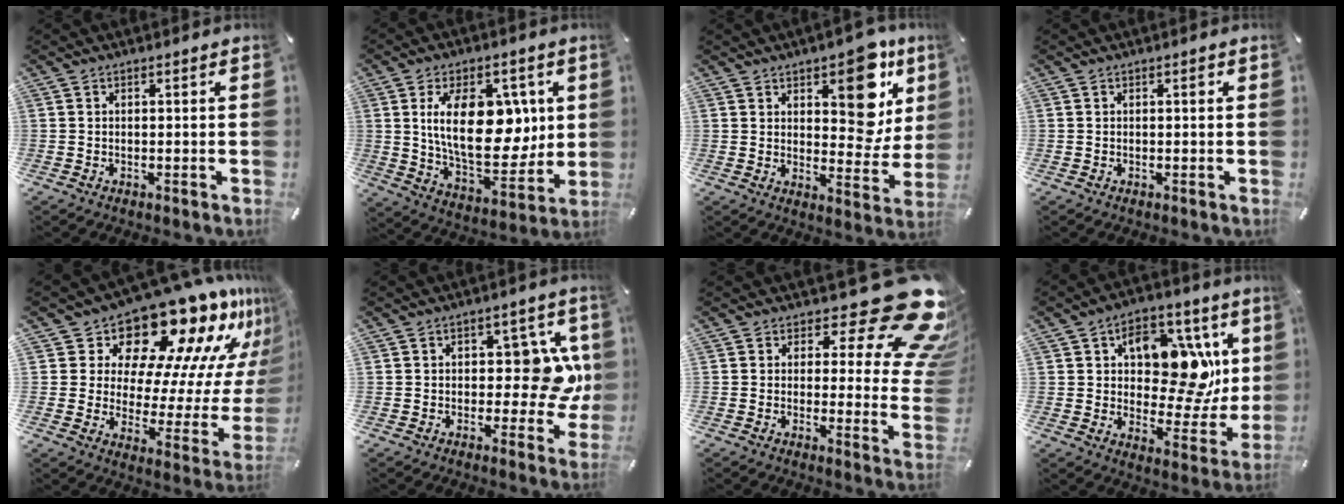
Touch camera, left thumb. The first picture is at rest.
{"total": 19.8, "force": [4.6, 11.3, 15.7], "torque": [-0.266, -0.011, 0.075]}
{"total": 13.8, "force": [7.0, 7.7, 9.2], "torque": [-0.088, -0.054, 0.115]}
{"total": 0.8, "force": [0.2, 0.2, 0.7], "torque": [-0.006, 0.000, 0.000]}
{"total": 20.1, "force": [16.3, 8.4, 8.2], "torque": [-0.094, -0.155, 0.272]}
{"total": 12.7, "force": [0.9, 7.5, 10.1], "torque": [-0.111, -0.002, 0.015]}
{"total": 20.8, "force": [10.6, 8.4, 15.8], "torque": [-0.194, -0.071, 0.172]}
{"total": 16.5, "force": [5.1, 10.5, 11.6], "torque": [-0.149, -0.028, 0.092]}